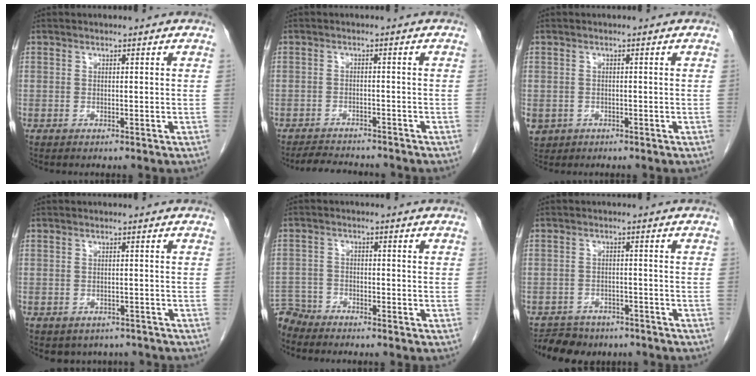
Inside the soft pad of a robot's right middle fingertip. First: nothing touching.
{"total": 6.6, "force": [-6.2, 1.3, 1.8], "torque": [-0.028, -0.005, -0.092]}
{"total": 3.9, "force": [-1.7, 3.4, 0.9], "torque": [-0.019, 0.000, -0.022]}
{"total": 4.7, "force": [-3.9, 2.6, 0.6], "torque": [0.005, 0.013, -0.044]}
{"total": 5.2, "force": [-5.0, 1.3, -0.4], "torque": [0.015, -0.007, -0.097]}
{"total": 7.5, "force": [-6.2, 4.0, 1.5], "torque": [-0.026, 0.007, -0.083]}